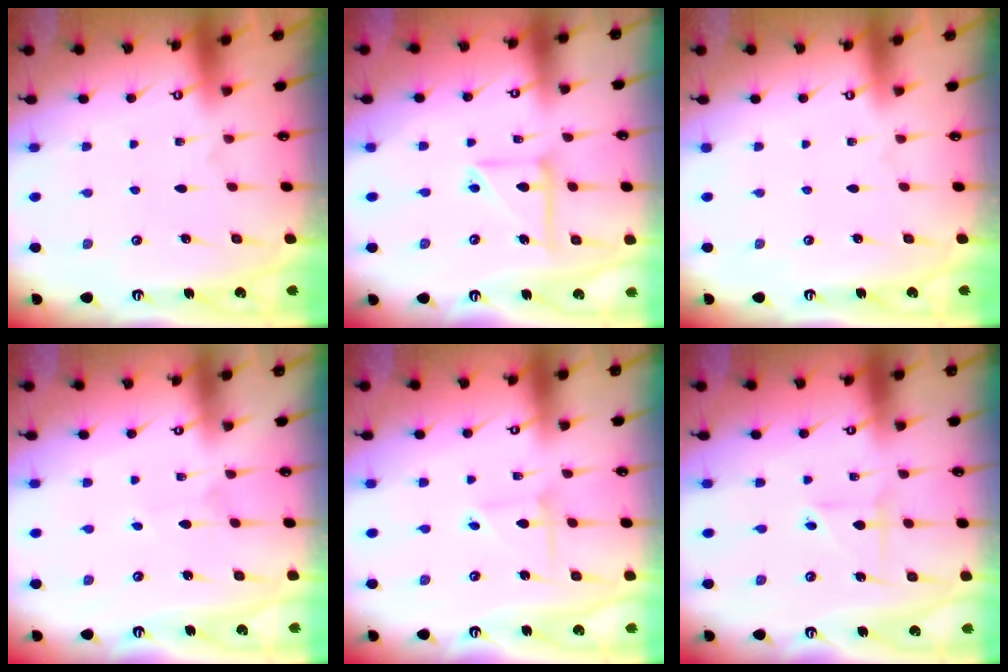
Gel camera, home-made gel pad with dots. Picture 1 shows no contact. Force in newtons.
{"total": 11.6, "press": 11.5, "slide": 1.3}
{"total": 0.0}
{"total": 1.8, "press": 1.8, "slide": 0.2}
{"total": 2.3, "press": 2.3, "slide": 0.3}
{"total": 2.3, "press": 2.1, "slide": 0.9}